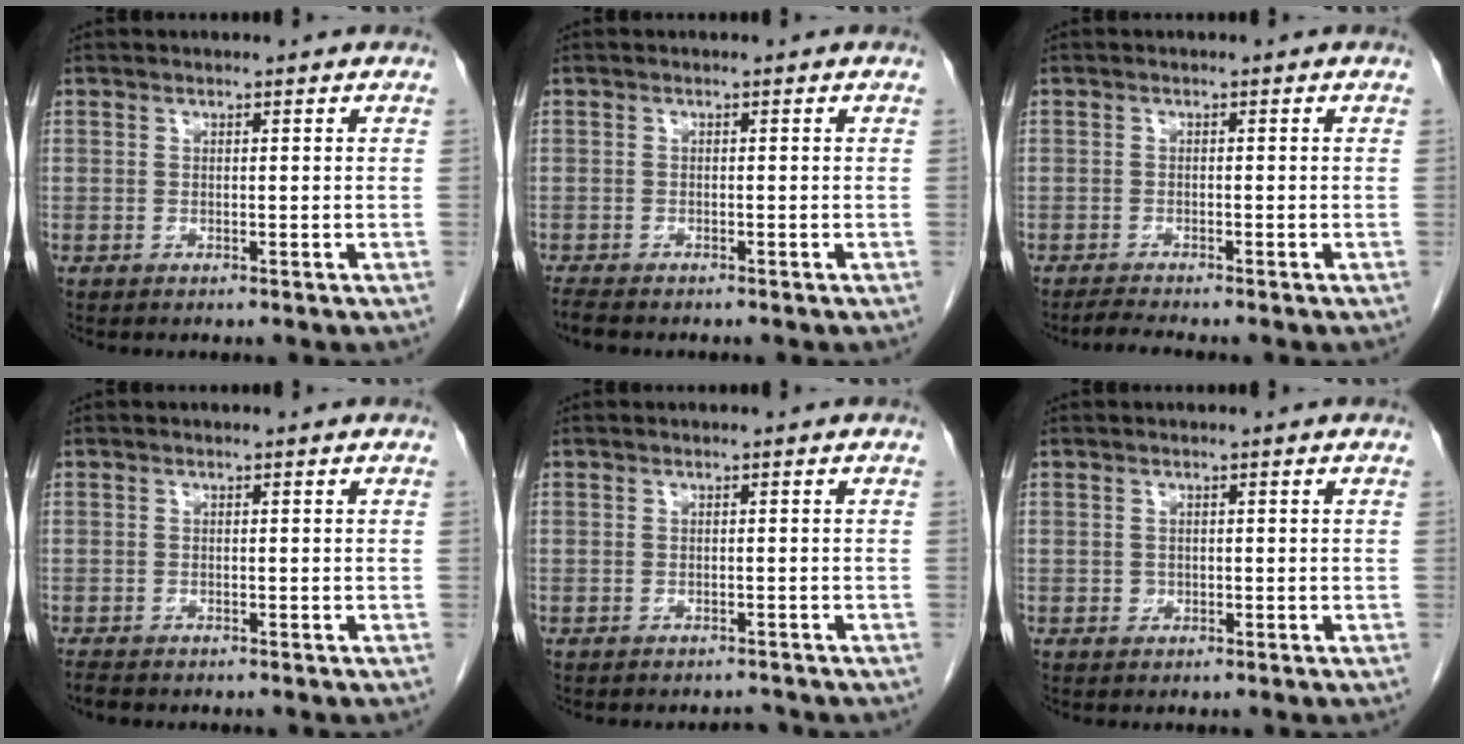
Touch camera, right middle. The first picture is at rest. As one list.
[{"total": 2.5, "force": [-2.1, 0.6, 1.2], "torque": [-0.027, -0.008, -0.032]}, {"total": 1.9, "force": [-1.7, -0.6, 0.5], "torque": [-0.024, -0.012, -0.035]}, {"total": 1.7, "force": [-1.5, 0.5, 0.6], "torque": [-0.018, -0.004, -0.020]}, {"total": 2.2, "force": [-2.1, 0.4, 0.2], "torque": [0.000, -0.006, -0.027]}, {"total": 0.7, "force": [-0.2, 0.7, 0.2], "torque": [-0.001, 0.004, -0.003]}]